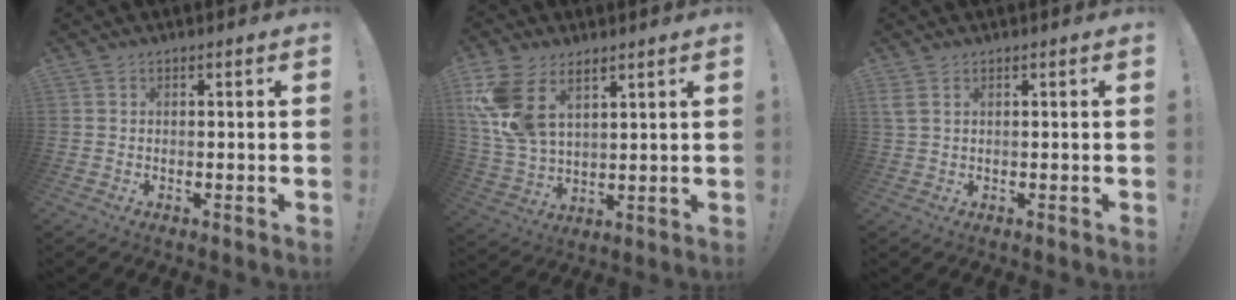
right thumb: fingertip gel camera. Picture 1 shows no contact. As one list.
[{"total": 12.3, "force": [6.7, 7.3, 7.3], "torque": [-0.156, -0.024, 0.135]}, {"total": 2.2, "force": [1.1, 0.9, 1.6], "torque": [-0.038, 0.002, 0.022]}]